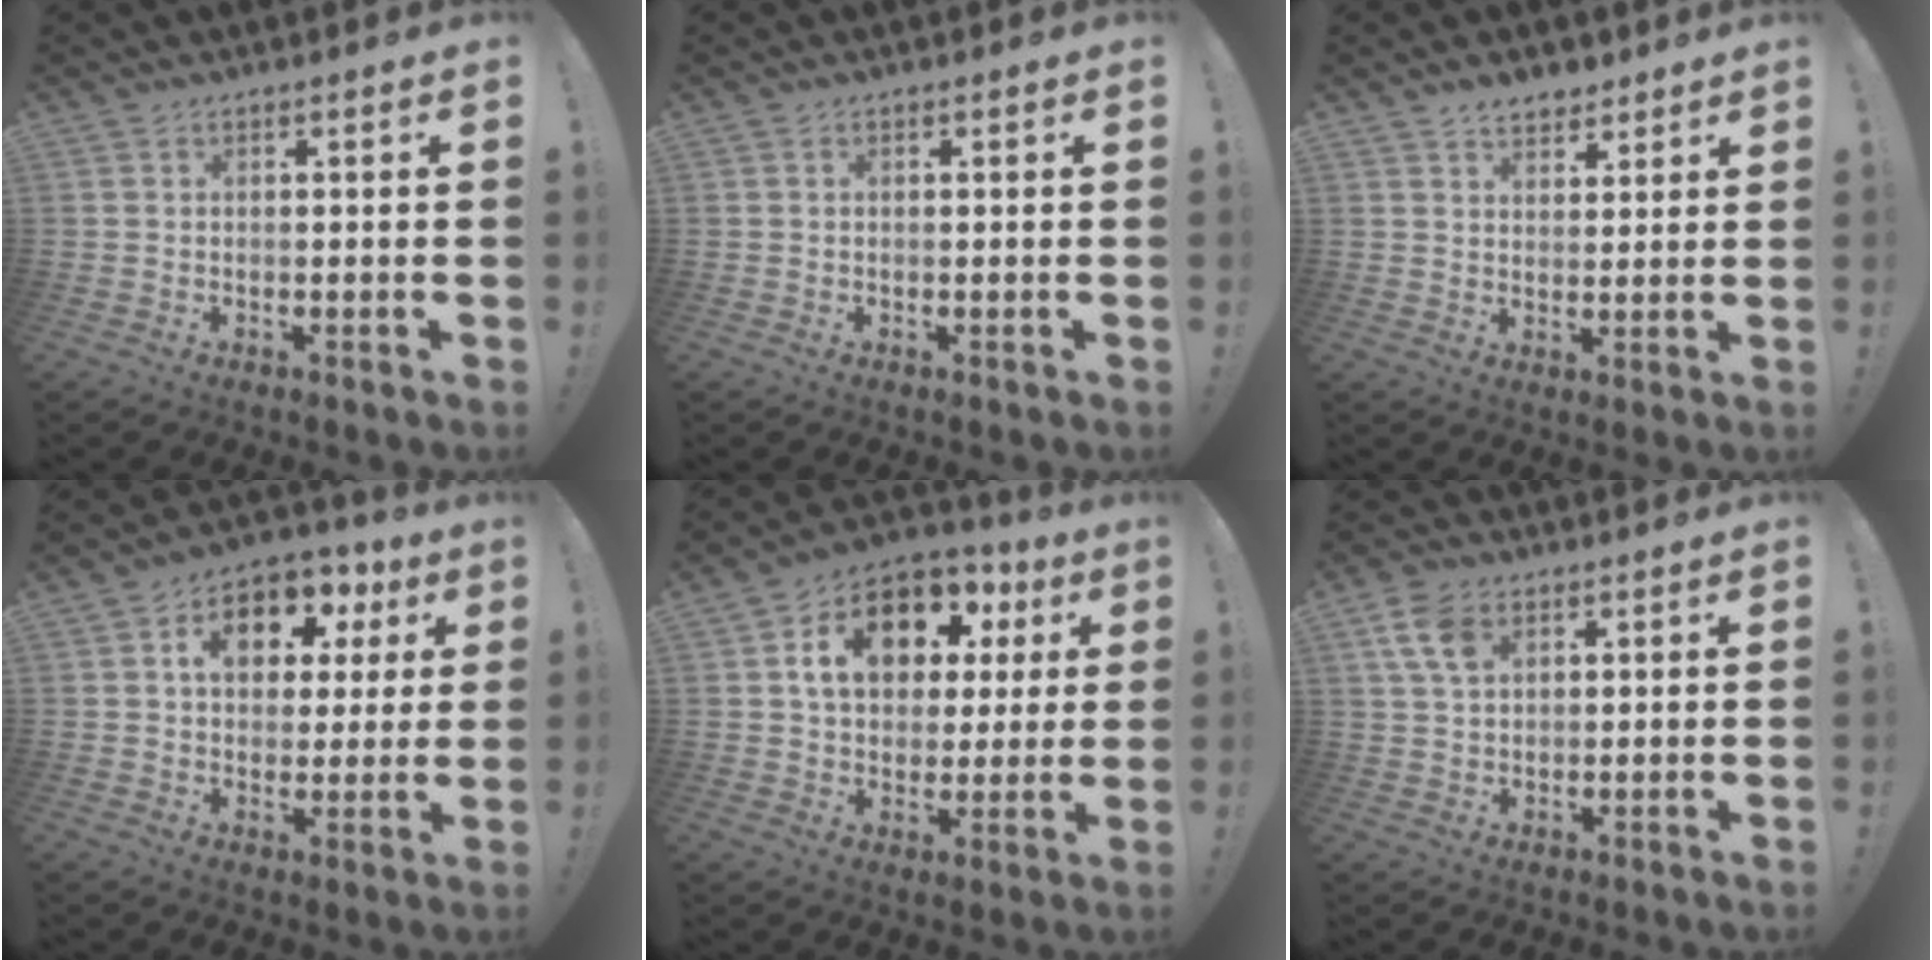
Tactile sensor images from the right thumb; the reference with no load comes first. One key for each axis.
{"total": 0.0}
{"total": 5.1, "fx": 4.1, "fy": 2.9, "fz": 1.1, "tx": -0.011, "ty": -0.025, "tz": 0.075}
{"total": 11.8, "fx": 4.2, "fy": 8.6, "fz": 6.9, "tx": -0.094, "ty": -0.012, "tz": 0.075}
{"total": 16.0, "fx": 6.1, "fy": 11.1, "fz": 9.7, "tx": -0.149, "ty": -0.020, "tz": 0.110}
{"total": 8.4, "fx": 3.7, "fy": 5.7, "fz": 5.0, "tx": -0.097, "ty": -0.003, "tz": 0.074}